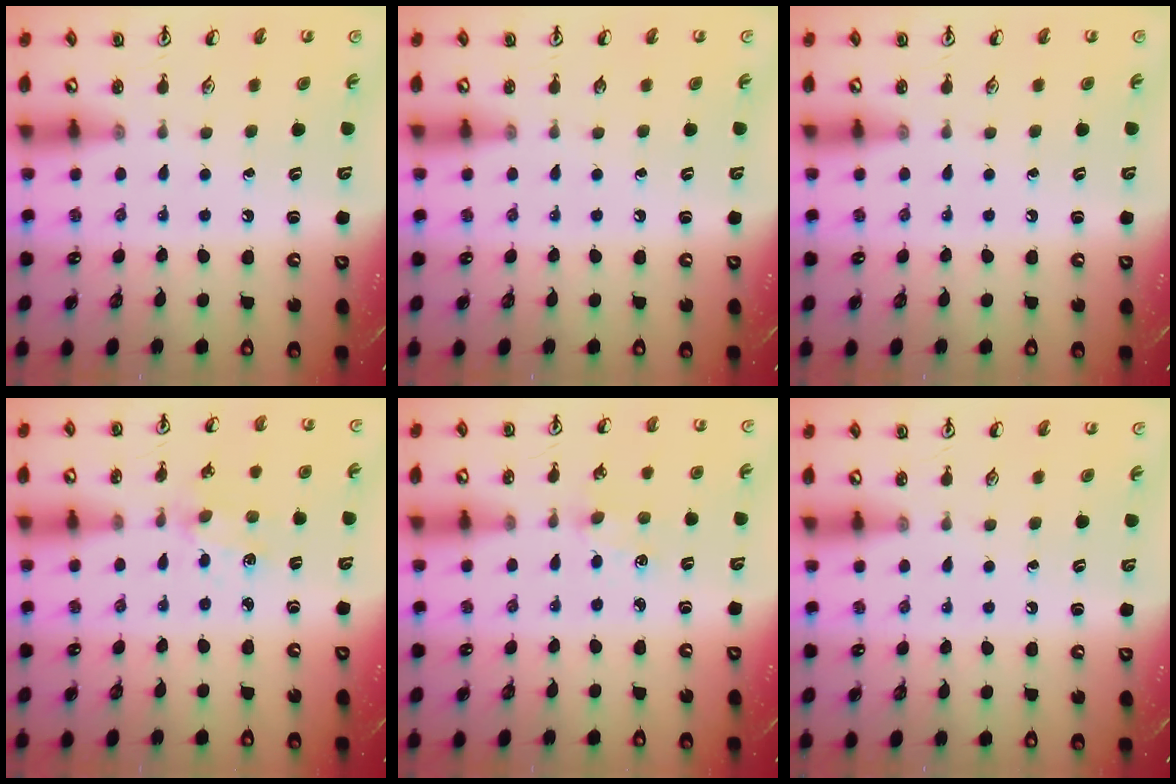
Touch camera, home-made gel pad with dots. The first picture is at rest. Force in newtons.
{"total": 0.0}
{"total": 0.0}
{"total": 2.0, "press": 2.0, "slide": 0.3}
{"total": 2.0, "press": 2.0, "slide": 0.3}
{"total": 0.0}